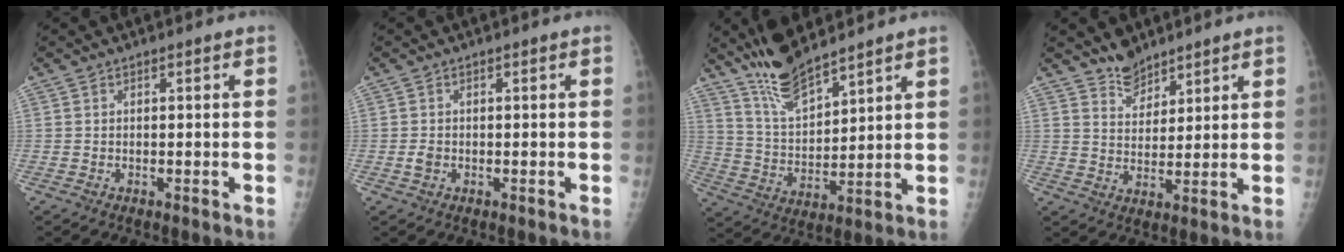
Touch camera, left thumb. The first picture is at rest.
{"total": 1.5, "force": [-0.4, 1.2, 0.9], "torque": [-0.014, 0.001, -0.006]}
{"total": 10.8, "force": [9.2, 2.2, 5.1], "torque": [-0.085, -0.053, 0.188]}
{"total": 5.2, "force": [4.5, 2.4, 0.8], "torque": [0.013, -0.040, 0.084]}